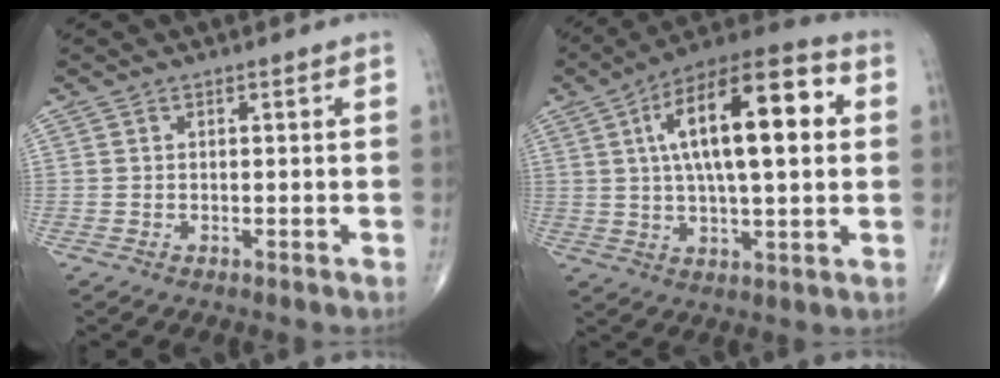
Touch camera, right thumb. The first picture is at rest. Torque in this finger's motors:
{"motor_torque": [0.55, 4.45, 1.85, 0.49, 0.55]}